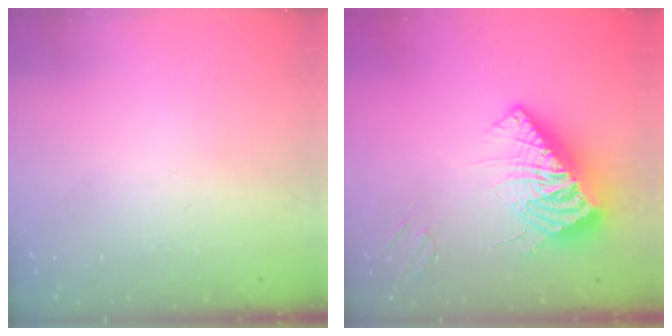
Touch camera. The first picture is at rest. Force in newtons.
{"total": 15.5, "press": 15.4, "slide": 1.8}